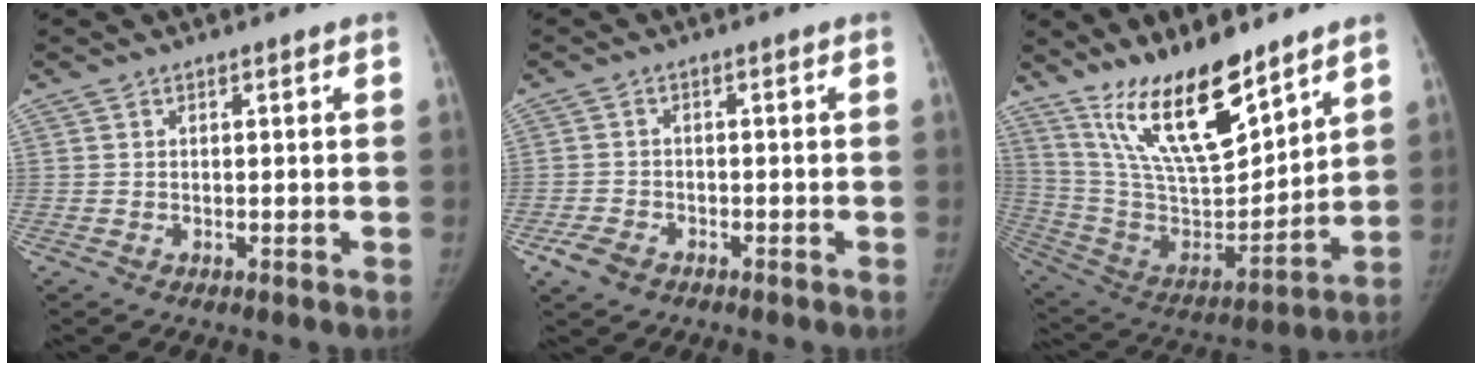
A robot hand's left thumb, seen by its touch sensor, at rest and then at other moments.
{"total": 4.0, "force": [-2.4, 2.6, 1.9], "torque": [-0.041, 0.008, -0.040]}
{"total": 20.9, "force": [14.8, 6.8, 13.0], "torque": [-0.186, -0.090, 0.279]}